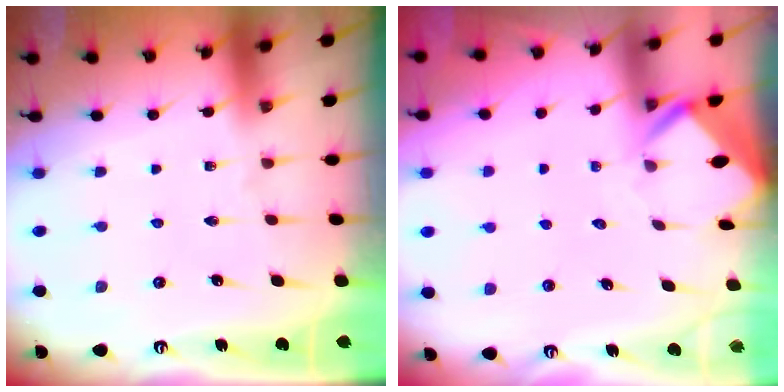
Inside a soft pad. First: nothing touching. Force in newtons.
{"total": 3.0, "press": 3.0, "slide": 0.2}